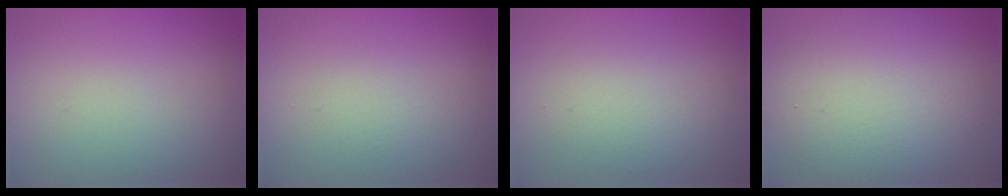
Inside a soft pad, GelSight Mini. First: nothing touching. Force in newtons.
{"total": 1.0, "press": 1.0, "slide": 0.0}
{"total": 2.9, "press": 2.9, "slide": 0.3}
{"total": 7.8, "press": 7.8, "slide": 0.2}